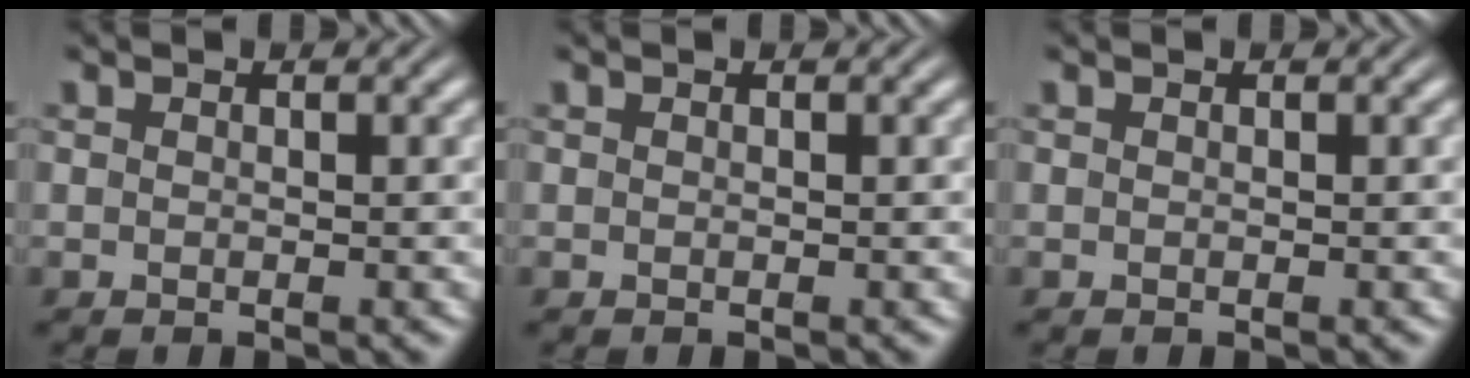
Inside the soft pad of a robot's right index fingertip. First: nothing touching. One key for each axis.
{"total": 0.0}
{"total": 0.0}